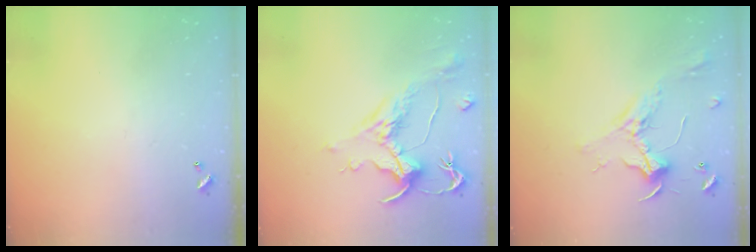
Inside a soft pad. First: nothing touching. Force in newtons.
{"total": 1.6, "press": 0.6, "slide": 1.4}
{"total": 2.3, "press": 2.1, "slide": 0.9}